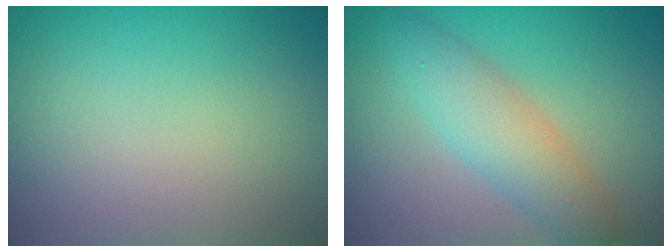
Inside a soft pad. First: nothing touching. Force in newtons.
{"total": 4.3, "press": 4.3, "slide": 0.1}